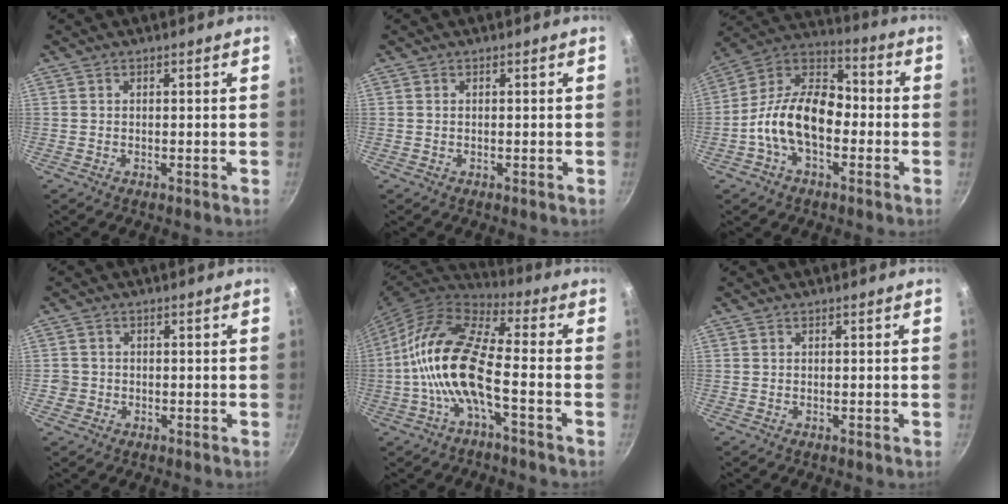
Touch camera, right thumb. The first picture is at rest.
{"total": 0.0}
{"total": 15.7, "force": [-3.5, 9.8, 11.8], "torque": [-0.177, 0.052, -0.086]}
{"total": 2.2, "force": [-0.6, 2.0, 0.4], "torque": [0.001, 0.009, -0.008]}
{"total": 15.5, "force": [-3.4, 5.5, 14.1], "torque": [-0.277, 0.038, -0.081]}
{"total": 0.0}